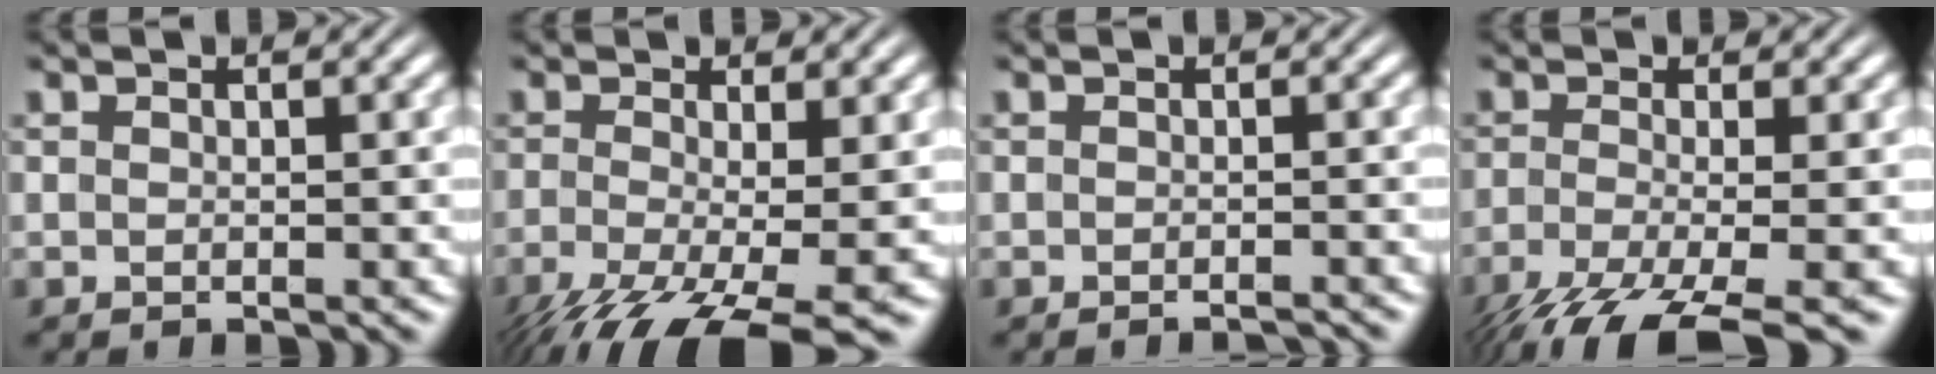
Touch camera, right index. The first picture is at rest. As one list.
[{"total": 8.8, "force": [-5.6, 3.3, 6.0], "torque": [-0.115, -0.061, -0.056]}, {"total": 1.6, "force": [-1.6, -0.1, 0.2], "torque": [-0.006, -0.004, -0.024]}, {"total": 8.0, "force": [-5.5, 2.7, 5.1], "torque": [-0.101, -0.044, -0.064]}]